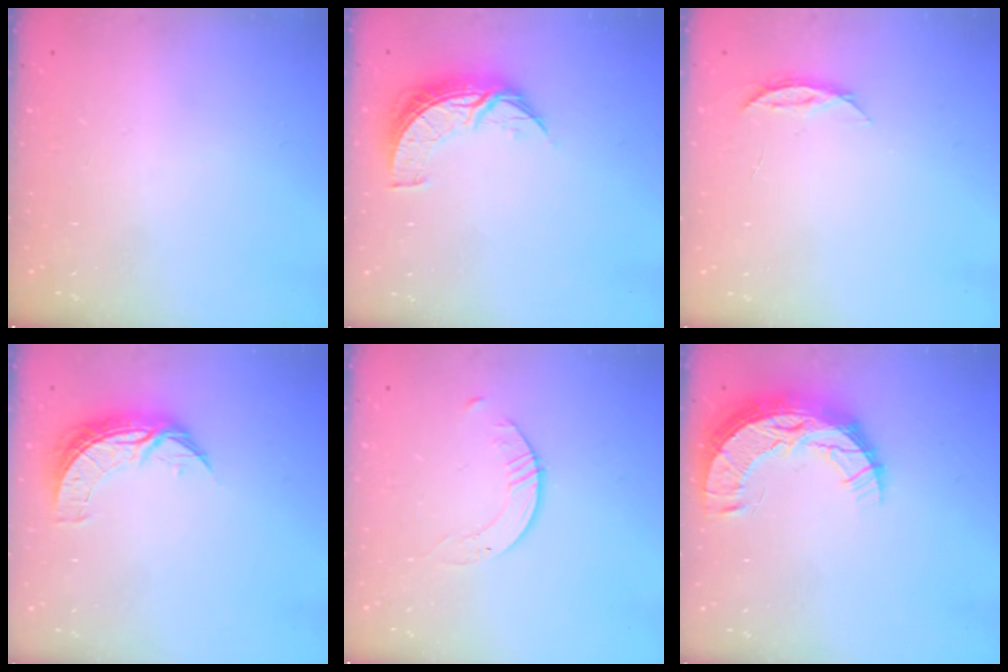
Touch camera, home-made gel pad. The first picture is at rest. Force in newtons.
{"total": 8.5, "press": 8.5, "slide": 0.5}
{"total": 4.0, "press": 3.9, "slide": 0.4}
{"total": 7.9, "press": 7.9, "slide": 0.1}
{"total": 1.7, "press": 1.7, "slide": 0.2}
{"total": 13.0, "press": 13.0, "slide": 0.9}